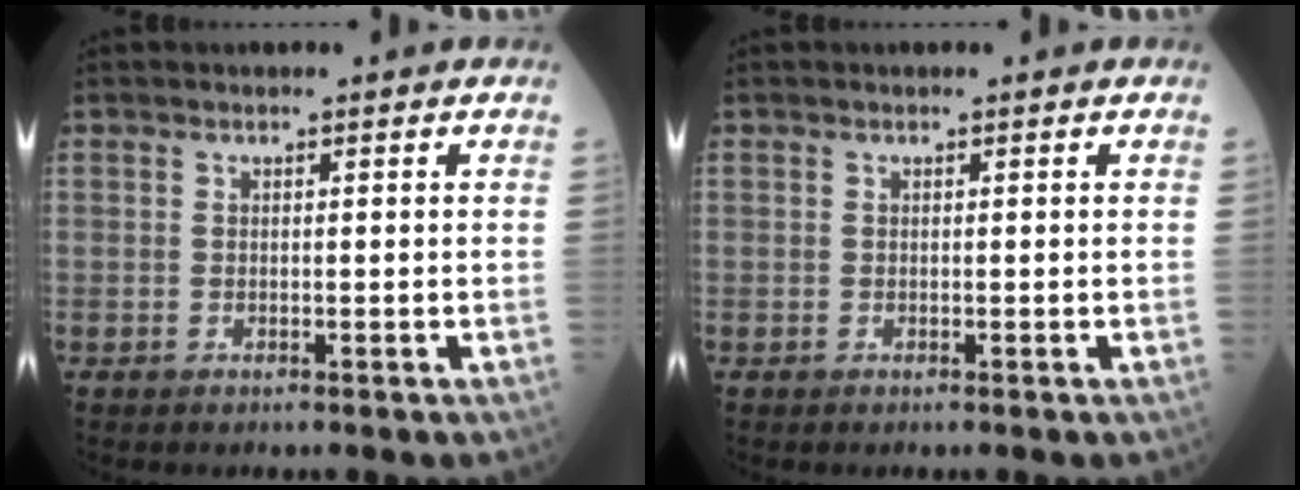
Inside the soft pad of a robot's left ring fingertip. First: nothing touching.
{"total": 0.0}